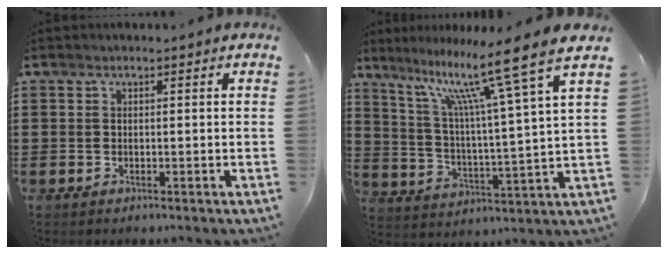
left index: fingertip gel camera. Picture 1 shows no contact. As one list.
[{"total": 13.0, "force": [9.6, -0.2, 8.8], "torque": [-0.179, -0.061, 0.144]}]